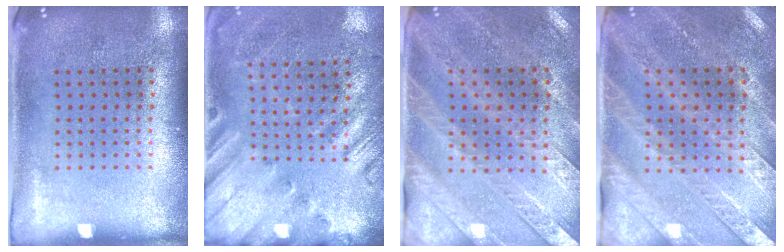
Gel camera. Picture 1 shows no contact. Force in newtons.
{"total": 2.6, "press": 2.0, "slide": 1.6}
{"total": 3.0, "press": 2.6, "slide": 1.4}
{"total": 2.9, "press": 2.7, "slide": 1.1}